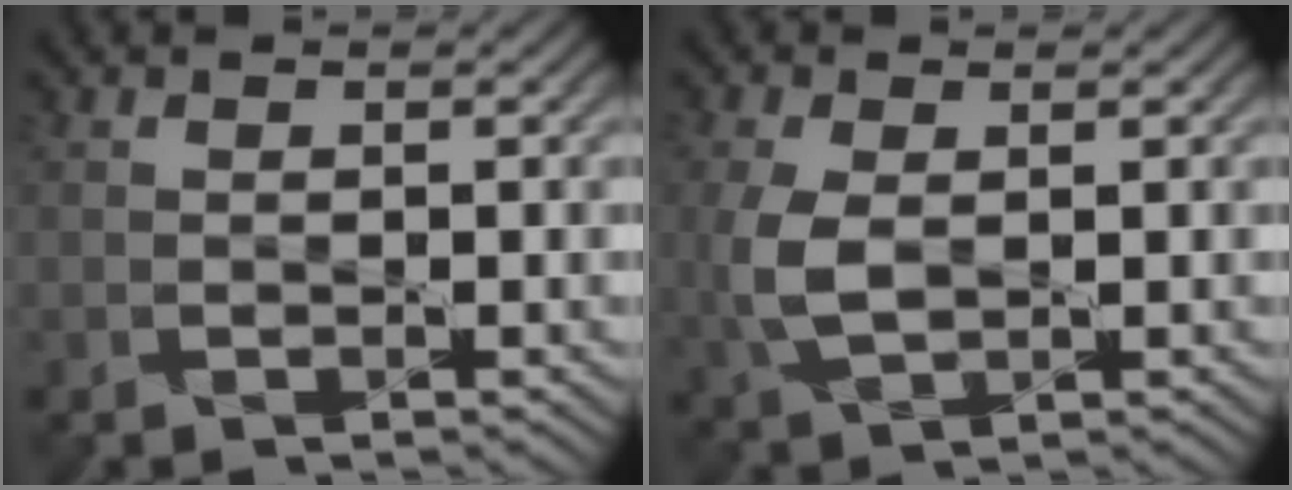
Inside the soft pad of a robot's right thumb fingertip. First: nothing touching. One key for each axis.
{"total": 4.8, "fx": 0.2, "fy": 2.8, "fz": 3.9, "tx": -0.108, "ty": -0.002, "tz": 0.005}